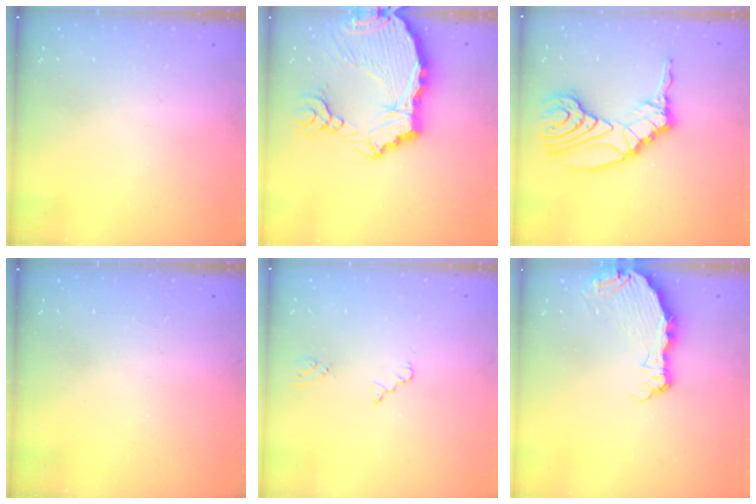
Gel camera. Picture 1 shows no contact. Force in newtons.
{"total": 14.3, "press": 14.2, "slide": 1.6}
{"total": 14.6, "press": 14.4, "slide": 2.4}
{"total": 0.0}
{"total": 2.3, "press": 2.3, "slide": 0.4}
{"total": 7.1, "press": 6.0, "slide": 3.8}